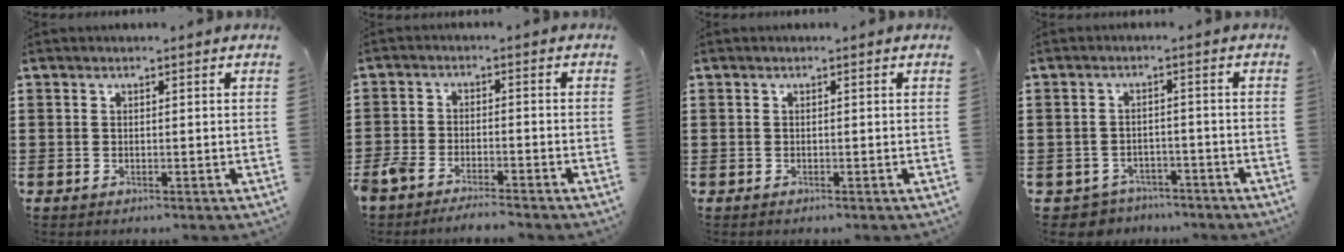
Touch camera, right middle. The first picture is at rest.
{"total": 3.9, "force": [-3.8, 0.6, 0.7], "torque": [-0.036, -0.003, -0.085]}
{"total": 0.0}
{"total": 3.2, "force": [-3.0, 0.9, -0.3], "torque": [-0.006, -0.002, -0.066]}